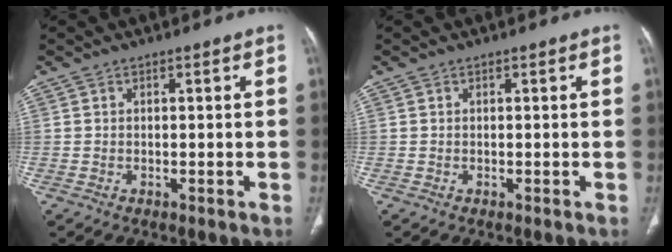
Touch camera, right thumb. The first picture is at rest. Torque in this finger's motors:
{"motor_torque": [-0.02, 0.01, -0.03, 0.00, 0.00]}